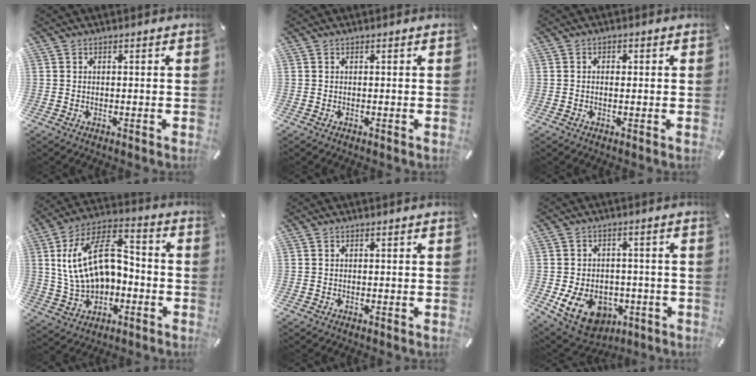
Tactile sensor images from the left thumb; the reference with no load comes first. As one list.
[{"total": 0.0}, {"total": 1.5, "force": [-0.1, 1.1, 1.1], "torque": [-0.014, 0.000, -0.004]}, {"total": 17.8, "force": [1.6, 11.9, 13.1], "torque": [-0.252, 0.009, 0.027]}, {"total": 0.0}, {"total": 12.1, "force": [-4.3, 9.1, 6.7], "torque": [-0.122, 0.020, -0.073]}]